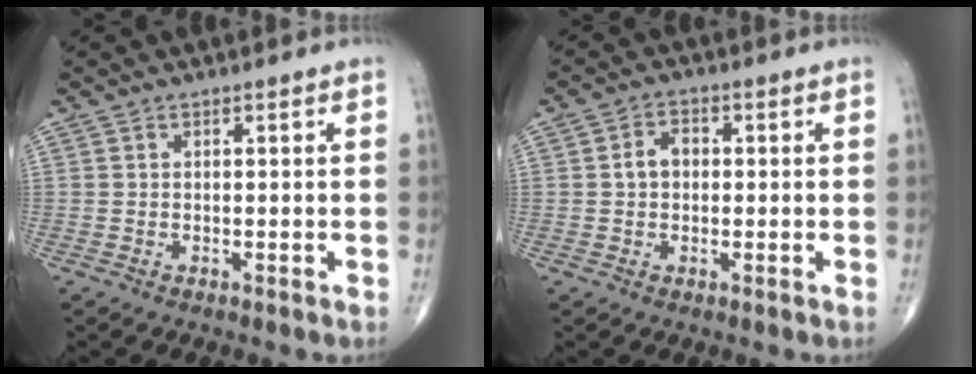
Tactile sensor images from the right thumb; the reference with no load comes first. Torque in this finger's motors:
{"motor_torque": [-0.22, 0.21, 0.10, -0.01, 0.03]}